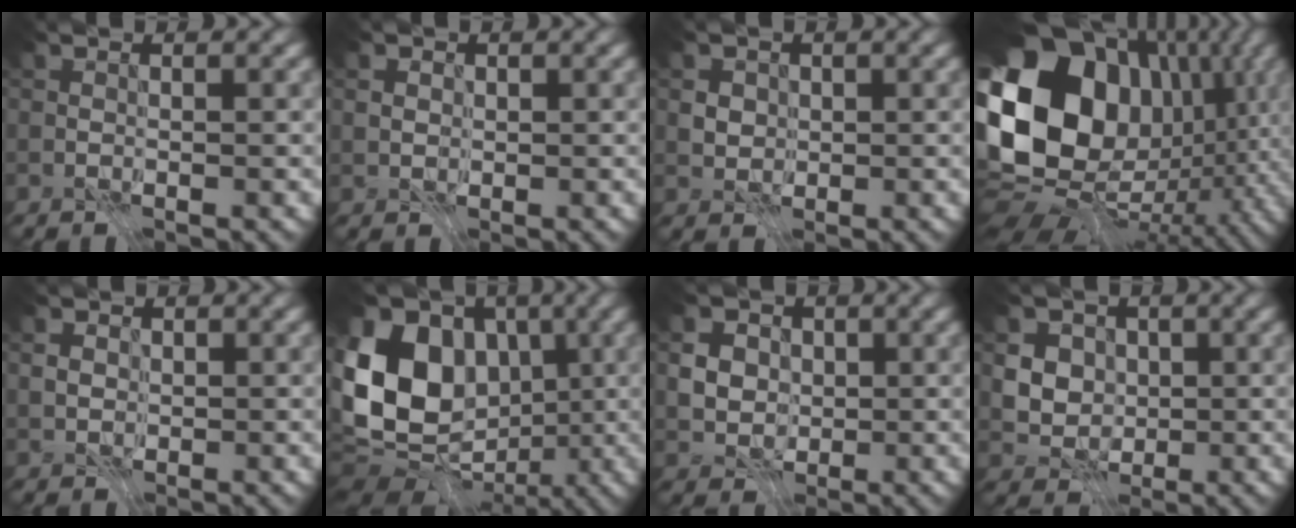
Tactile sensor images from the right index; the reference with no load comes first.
{"total": 1.3, "force": [0.2, 1.2, 0.5], "torque": [-0.011, -0.004, 0.010]}
{"total": 2.5, "force": [0.6, 2.2, 1.1], "torque": [-0.026, 0.005, 0.015]}
{"total": 19.7, "force": [3.1, 14.7, 12.8], "torque": [-0.273, 0.007, 0.076]}
{"total": 1.6, "force": [0.1, 1.5, 0.7], "torque": [-0.017, -0.001, 0.007]}
{"total": 14.4, "force": [-0.4, 11.2, 9.0], "torque": [-0.185, 0.016, -0.023]}
{"total": 6.4, "force": [1.1, 5.5, 3.1], "torque": [-0.050, 0.021, 0.007]}
{"total": 5.5, "force": [0.8, 4.8, 2.5], "torque": [-0.036, 0.009, 0.004]}